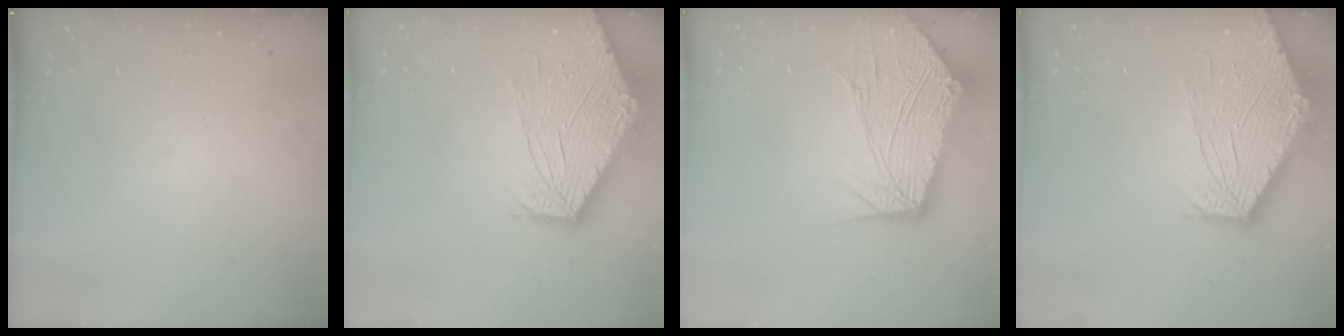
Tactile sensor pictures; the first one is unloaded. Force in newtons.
{"total": 11.1, "press": 11.0, "slide": 1.3}
{"total": 16.8, "press": 16.7, "slide": 2.1}
{"total": 11.1, "press": 11.0, "slide": 1.3}